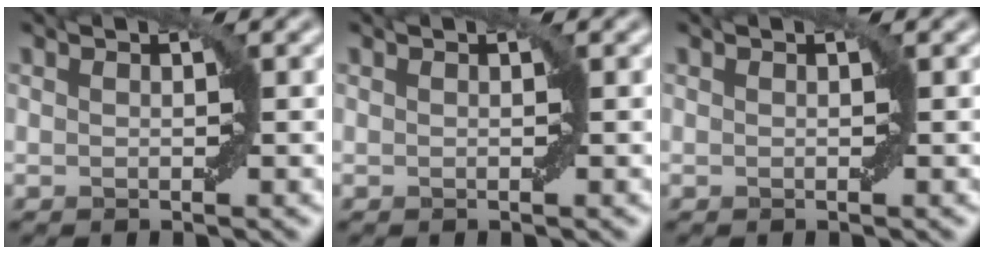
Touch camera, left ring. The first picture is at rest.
{"total": 0.0}
{"total": 0.0}